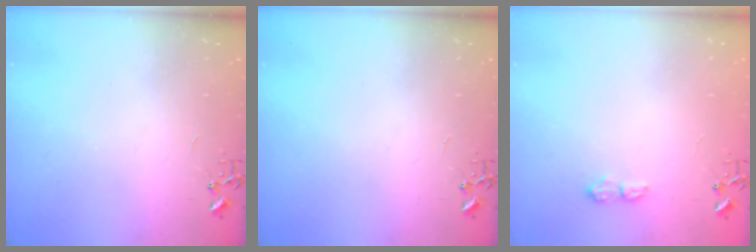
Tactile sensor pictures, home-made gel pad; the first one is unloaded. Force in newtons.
{"total": 0.0}
{"total": 7.0, "press": 7.0, "slide": 0.8}